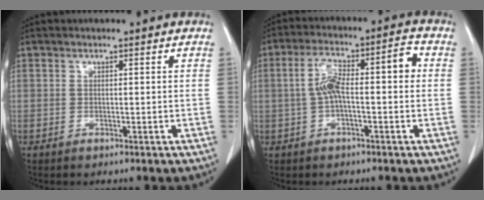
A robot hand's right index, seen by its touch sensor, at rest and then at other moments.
{"total": 8.5, "force": [0.1, 2.0, 8.2], "torque": [-0.147, 0.041, 0.003]}